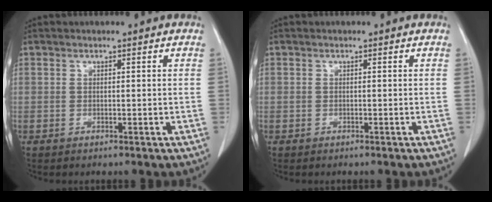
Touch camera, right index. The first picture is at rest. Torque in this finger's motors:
{"motor_torque": [-0.09, 0.07, 0.01, 0.00]}